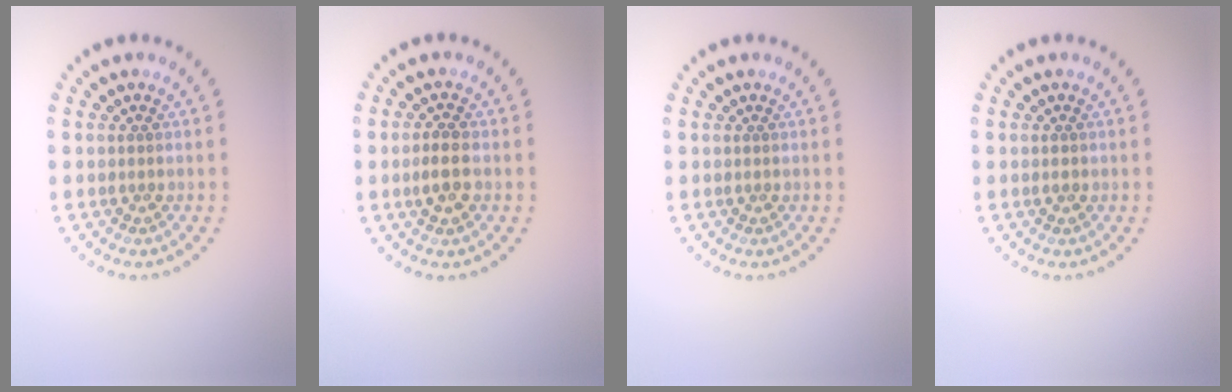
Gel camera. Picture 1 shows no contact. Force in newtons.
{"total": 2.3, "press": 2.3, "slide": 0.4}
{"total": 0.0}
{"total": 0.8, "press": 0.8, "slide": 0.2}